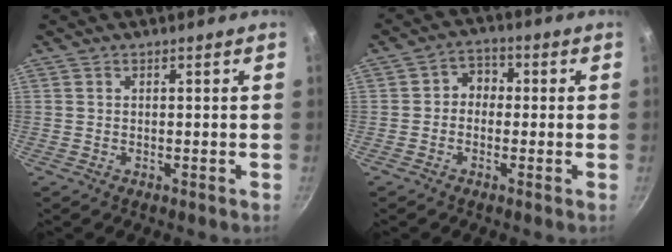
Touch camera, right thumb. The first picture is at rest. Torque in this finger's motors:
{"motor_torque": [-0.51, 0.07, 0.01, -0.13, 0.00]}